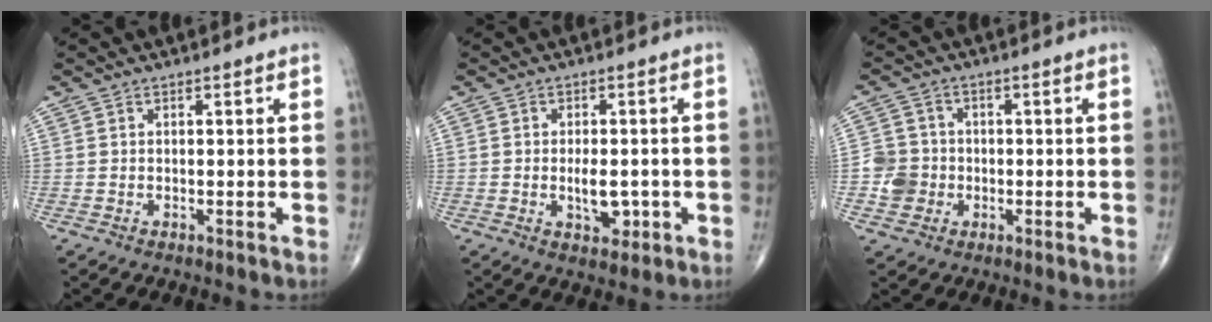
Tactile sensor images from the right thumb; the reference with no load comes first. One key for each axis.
{"total": 5.0, "fx": -1.0, "fy": 2.7, "fz": 4.0, "tx": -0.053, "ty": 0.000, "tz": -0.010}
{"total": 5.3, "fx": -1.2, "fy": 5.1, "fz": 1.2, "tx": 0.002, "ty": 0.012, "tz": -0.027}